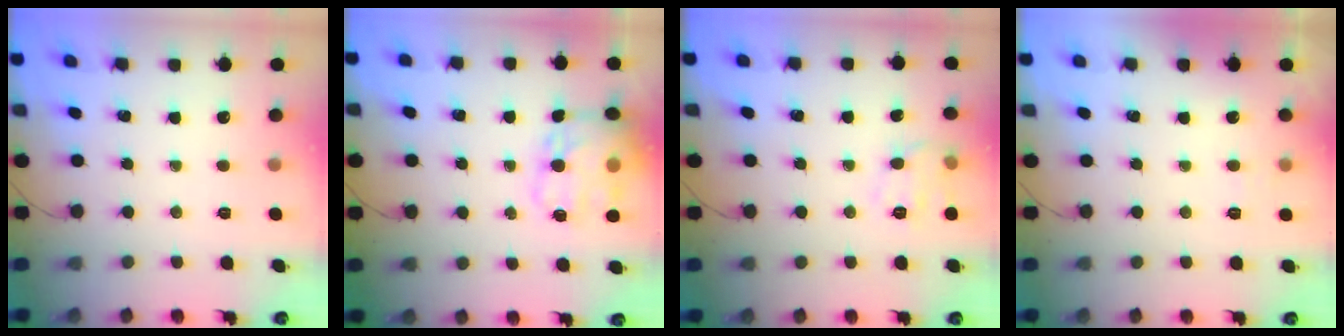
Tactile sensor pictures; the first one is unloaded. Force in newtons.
{"total": 17.9, "press": 17.6, "slide": 3.1}
{"total": 9.3, "press": 9.3, "slide": 1.3}
{"total": 2.6, "press": 2.1, "slide": 1.5}